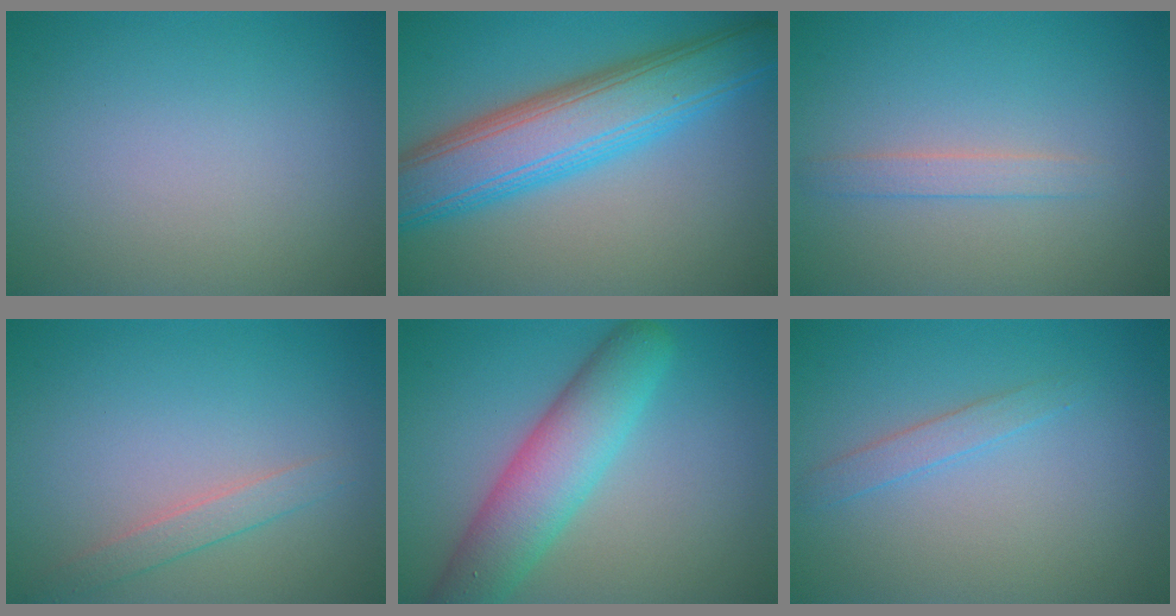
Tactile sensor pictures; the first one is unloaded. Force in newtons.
{"total": 8.9, "press": 8.9, "slide": 0.0}
{"total": 1.5, "press": 1.4, "slide": 0.1}
{"total": 1.7, "press": 1.7, "slide": 0.1}
{"total": 6.5, "press": 6.5, "slide": 0.1}
{"total": 1.5, "press": 1.5, "slide": 0.1}